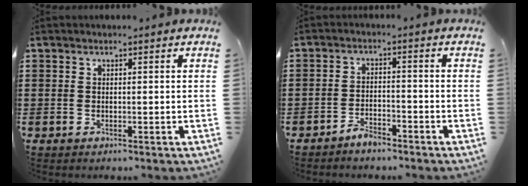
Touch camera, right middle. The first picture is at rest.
{"total": 2.7, "force": [-2.5, 0.5, 0.7], "torque": [-0.018, 0.003, -0.051]}